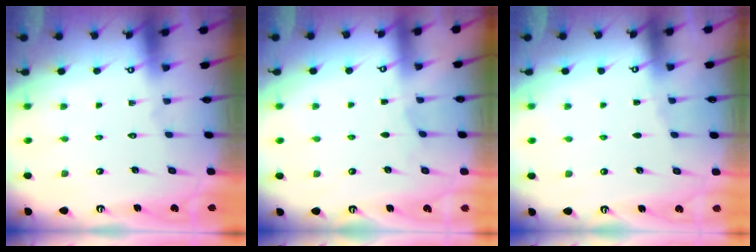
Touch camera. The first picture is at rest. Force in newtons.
{"total": 2.8, "press": 2.8, "slide": 0.4}
{"total": 2.1, "press": 2.1, "slide": 0.3}